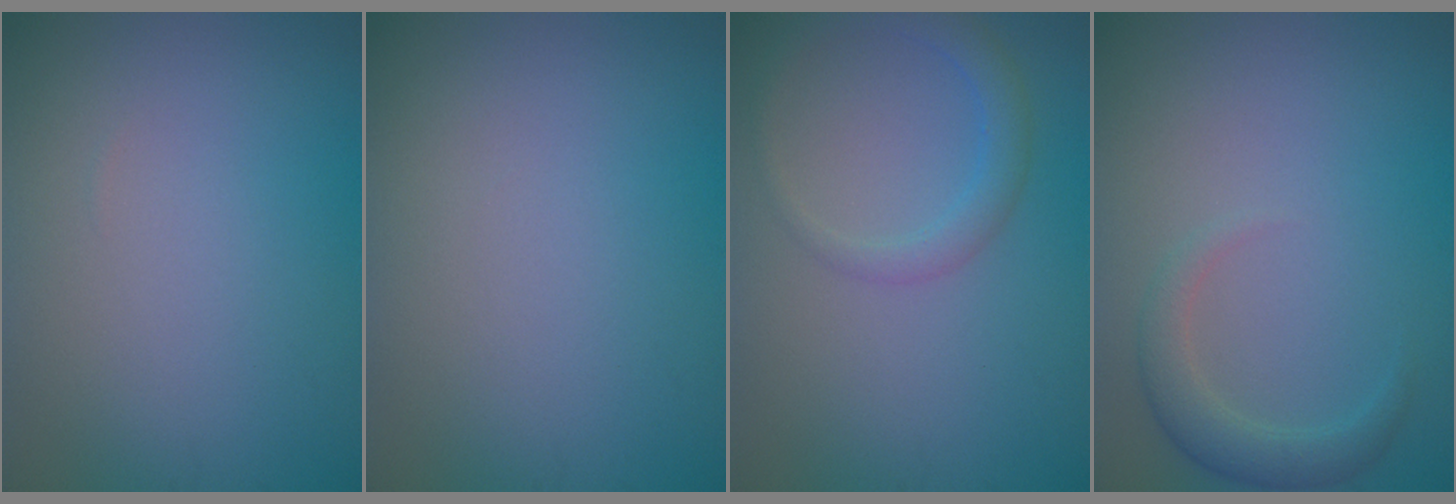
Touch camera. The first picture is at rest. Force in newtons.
{"total": 0.0}
{"total": 2.3, "press": 2.3, "slide": 0.1}
{"total": 2.3, "press": 2.3, "slide": 0.2}